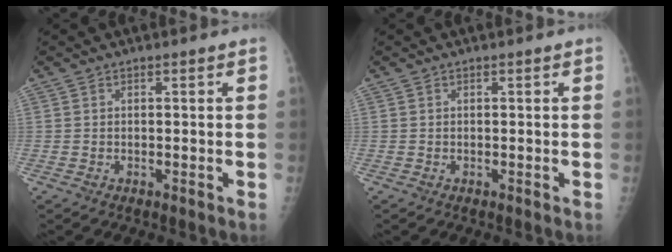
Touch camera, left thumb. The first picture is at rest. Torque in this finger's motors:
{"motor_torque": [0.02, 0.01, 0.07, 0.06, 0.00]}